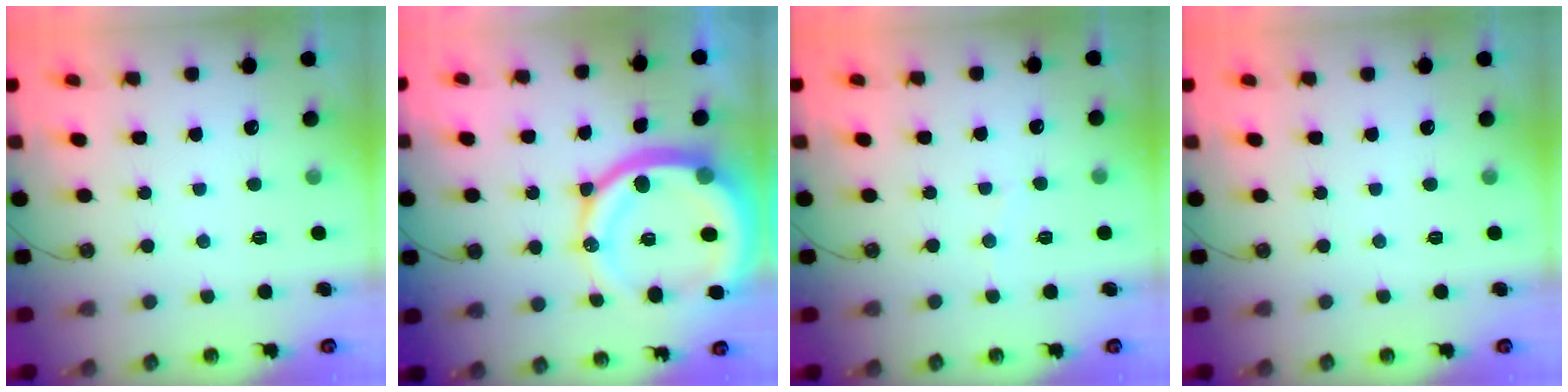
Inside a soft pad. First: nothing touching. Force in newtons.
{"total": 22.6, "press": 22.4, "slide": 2.8}
{"total": 2.7, "press": 2.7, "slide": 0.3}
{"total": 0.0}